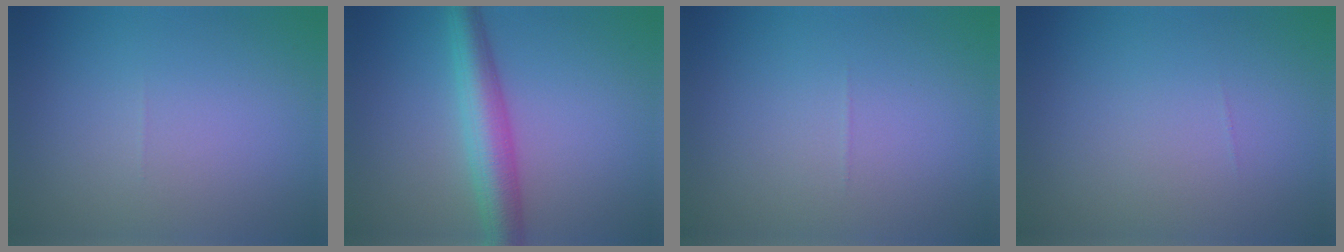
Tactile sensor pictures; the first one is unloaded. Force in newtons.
{"total": 5.0, "press": 5.0, "slide": 0.0}
{"total": 0.0}
{"total": 0.0}